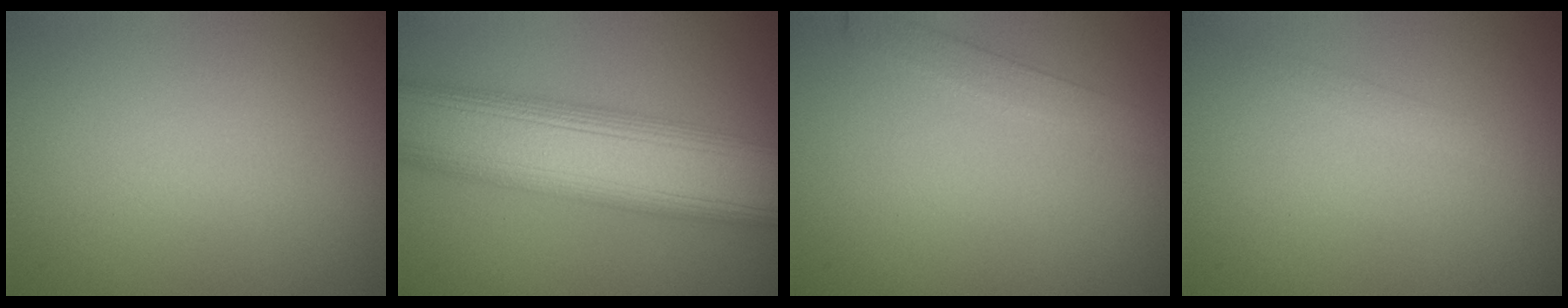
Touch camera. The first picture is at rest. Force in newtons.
{"total": 12.6, "press": 12.6, "slide": 0.7}
{"total": 2.1, "press": 2.1, "slide": 0.1}
{"total": 0.8, "press": 0.8, "slide": 0.1}